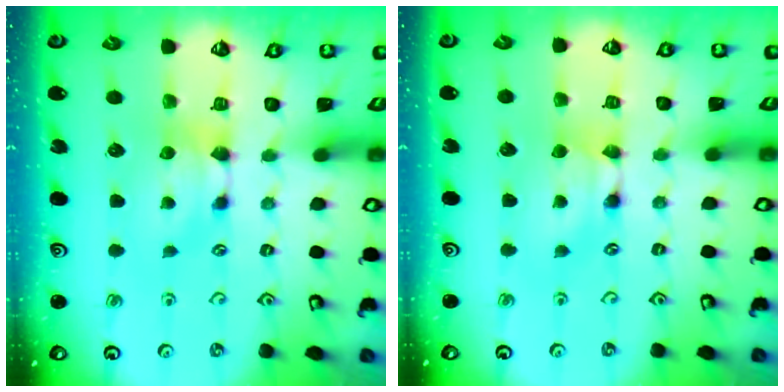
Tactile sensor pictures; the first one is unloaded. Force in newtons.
{"total": 1.6, "press": 1.6, "slide": 0.2}